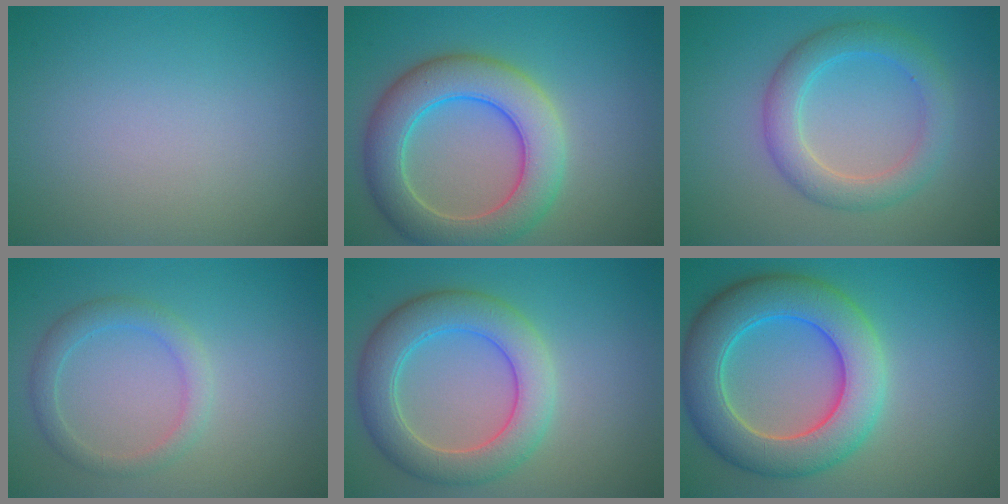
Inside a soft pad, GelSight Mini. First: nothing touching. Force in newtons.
{"total": 7.5, "press": 7.5, "slide": 0.4}
{"total": 4.1, "press": 4.1, "slide": 0.0}
{"total": 2.4, "press": 2.4, "slide": 0.1}
{"total": 6.2, "press": 6.2, "slide": 0.2}
{"total": 8.8, "press": 8.8, "slide": 0.7}